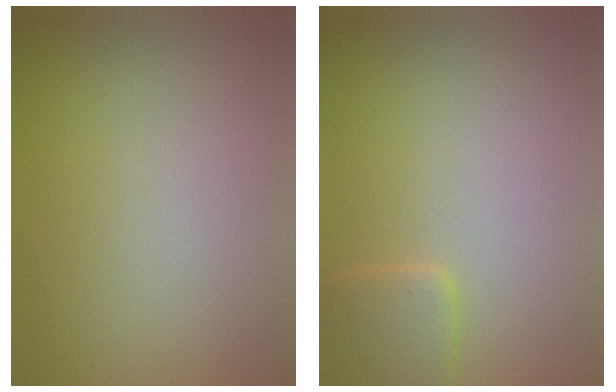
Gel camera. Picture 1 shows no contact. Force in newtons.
{"total": 2.5, "press": 2.5, "slide": 0.1}